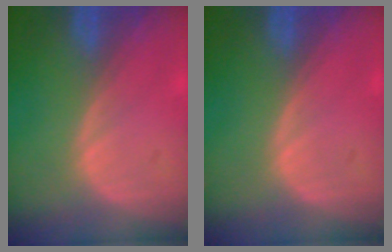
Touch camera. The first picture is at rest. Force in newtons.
{"total": 0.0}